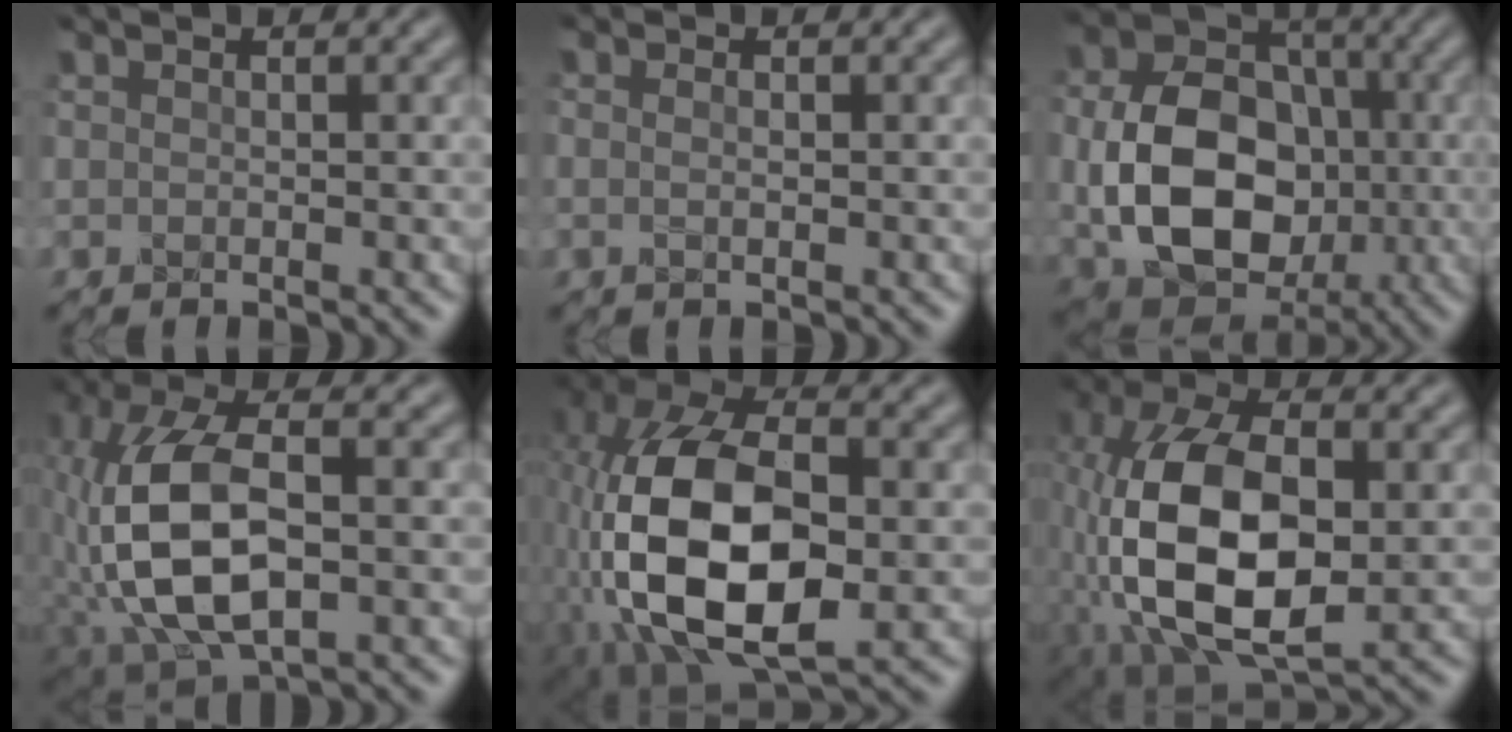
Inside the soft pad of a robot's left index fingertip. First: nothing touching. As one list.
[{"total": 0.7, "force": [-0.3, 0.1, 0.6], "torque": [-0.013, 0.001, -0.007]}, {"total": 11.6, "force": [-2.3, 8.2, 7.8], "torque": [-0.140, 0.000, -0.045]}, {"total": 11.3, "force": [-1.9, 5.5, 9.6], "torque": [-0.212, -0.006, -0.037]}, {"total": 15.0, "force": [-3.4, 7.9, 12.2], "torque": [-0.260, -0.002, -0.073]}, {"total": 13.1, "force": [-2.6, 6.7, 10.9], "torque": [-0.232, 0.002, -0.057]}]